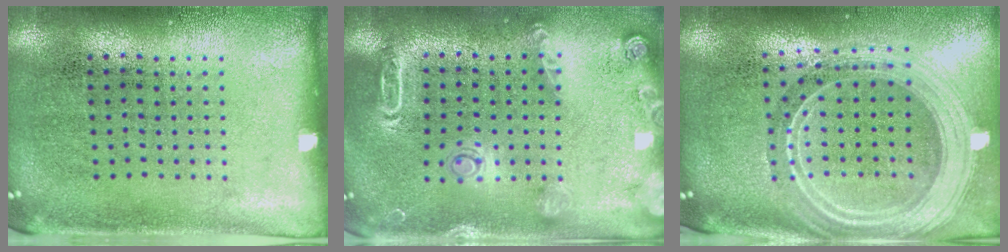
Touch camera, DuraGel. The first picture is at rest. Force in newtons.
{"total": 1.9, "press": 1.9, "slide": 0.5}
{"total": 2.7, "press": 2.2, "slide": 1.5}